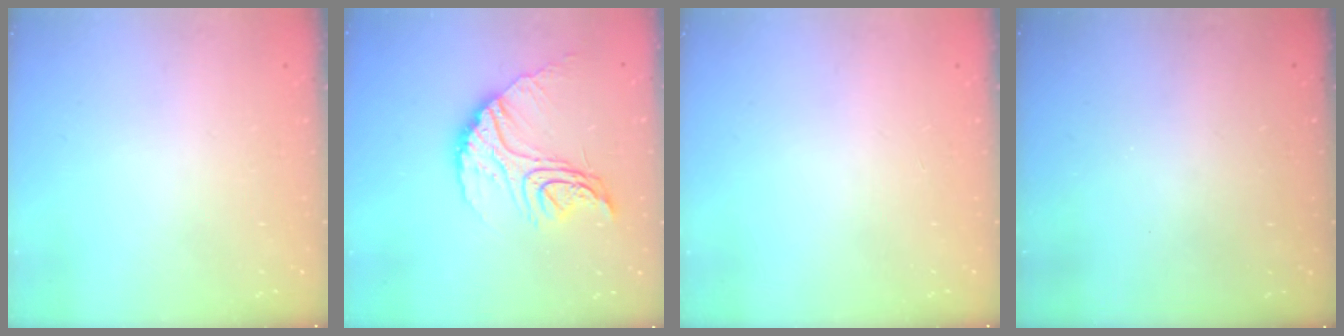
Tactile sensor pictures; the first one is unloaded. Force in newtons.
{"total": 16.2, "press": 16.2, "slide": 1.2}
{"total": 0.0}
{"total": 3.2, "press": 3.2, "slide": 0.1}